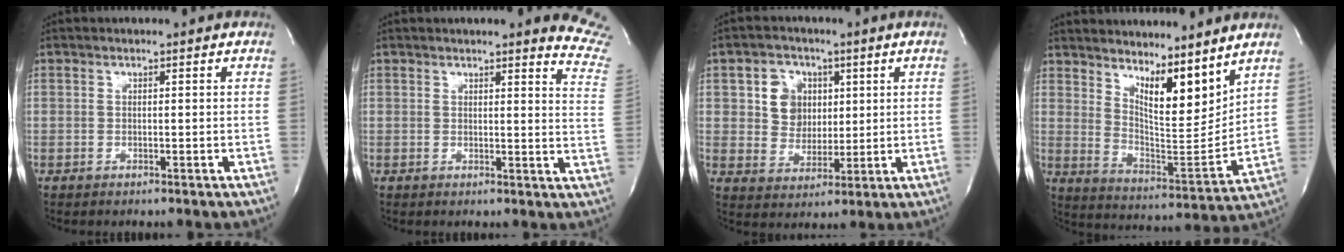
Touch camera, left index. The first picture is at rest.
{"total": 9.8, "force": [9.4, 0.3, 3.0], "torque": [-0.013, -0.077, 0.068]}
{"total": 6.9, "force": [1.9, 6.1, 2.5], "torque": [-0.048, 0.013, 0.042]}
{"total": 11.7, "force": [8.6, 2.8, 7.5], "torque": [-0.128, -0.013, 0.156]}